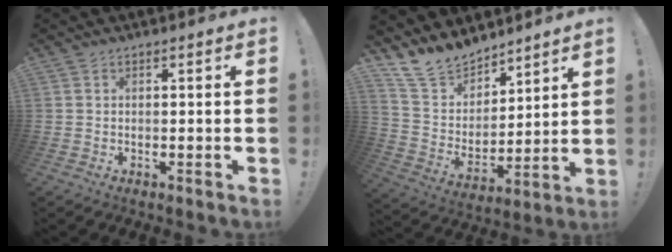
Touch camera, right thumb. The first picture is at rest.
{"total": 13.7, "force": [12.0, 6.3, 2.3], "torque": [-0.064, -0.099, 0.229]}